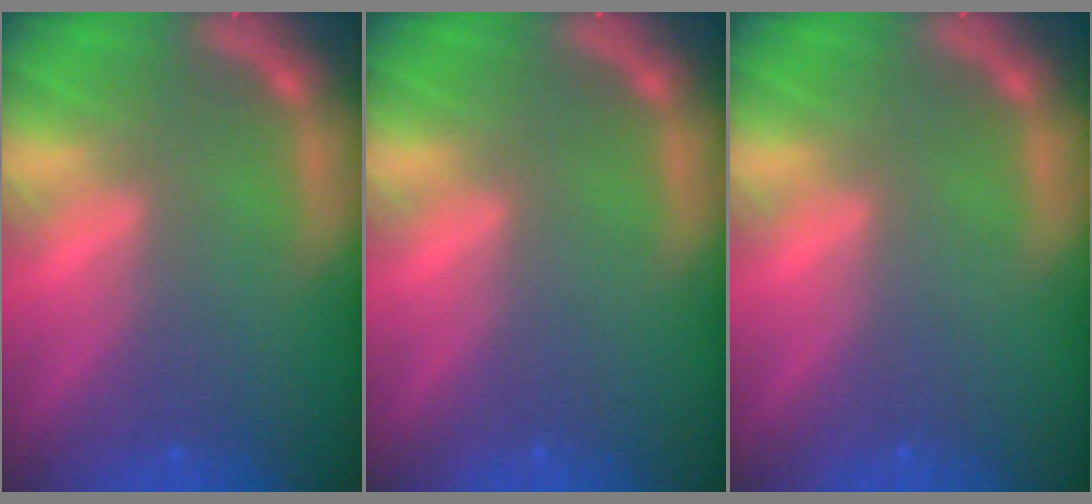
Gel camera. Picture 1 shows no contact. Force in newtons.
{"total": 0.0}
{"total": 0.0}